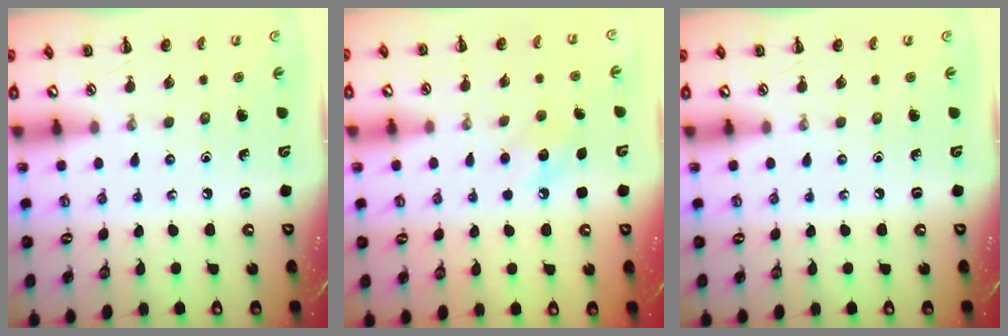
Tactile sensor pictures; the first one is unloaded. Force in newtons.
{"total": 8.0, "press": 7.8, "slide": 1.7}
{"total": 0.0}